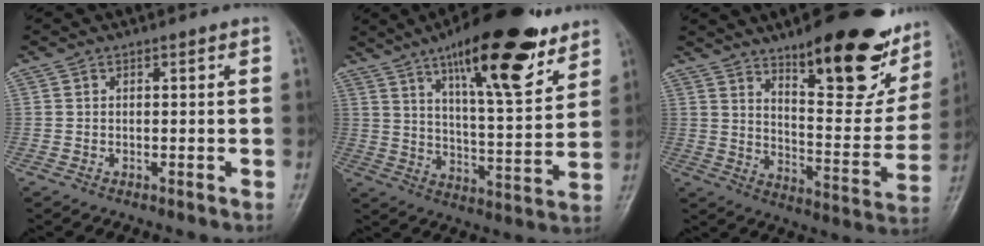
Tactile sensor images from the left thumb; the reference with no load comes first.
{"total": 21.4, "force": [13.3, 6.0, 15.7], "torque": [-0.209, -0.058, 0.209]}
{"total": 25.2, "force": [15.6, 8.2, 18.0], "torque": [-0.195, -0.079, 0.228]}